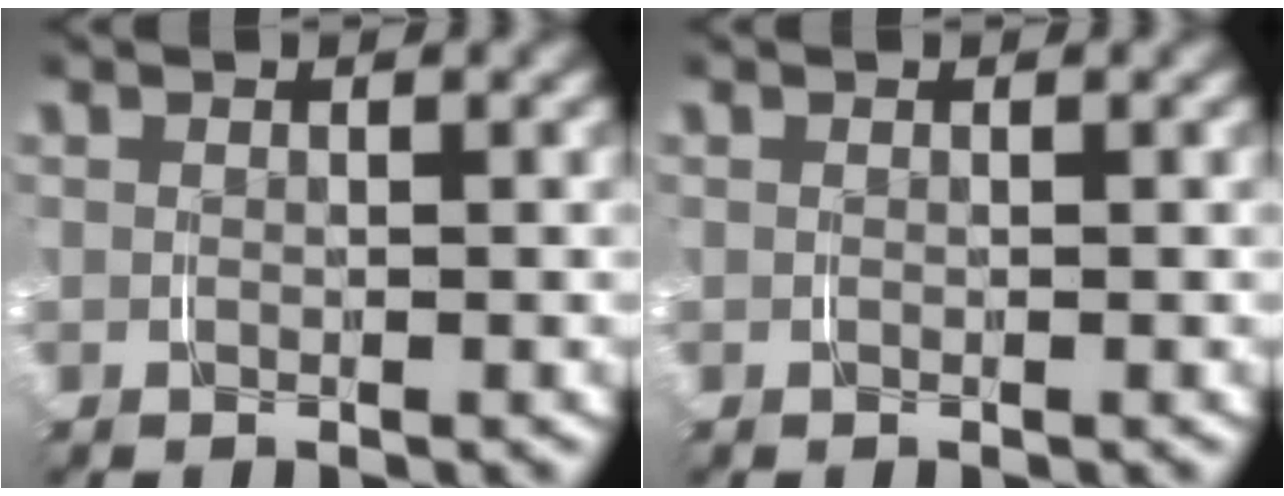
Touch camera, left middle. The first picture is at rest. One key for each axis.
{"total": 0.0}